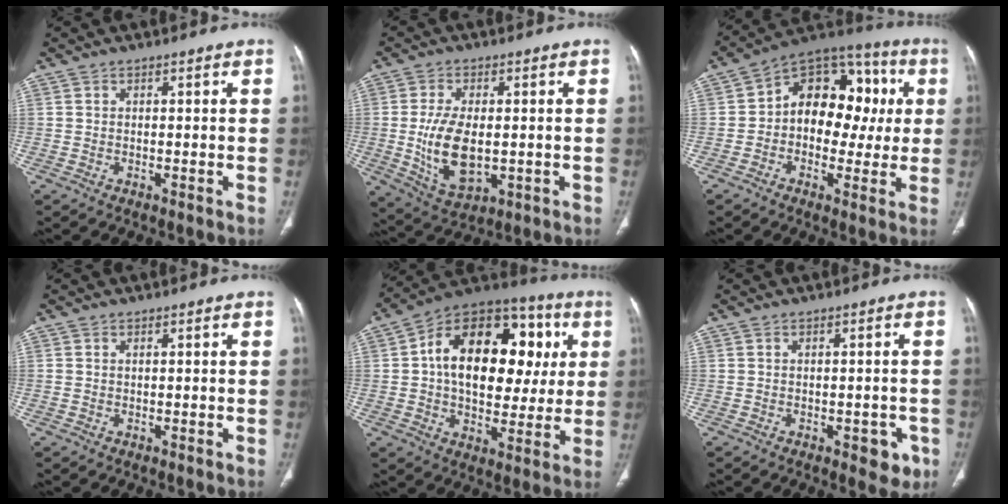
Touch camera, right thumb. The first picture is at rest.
{"total": 11.8, "force": [-0.8, 6.4, 9.9], "torque": [-0.183, -0.013, 0.000]}
{"total": 17.3, "force": [1.1, 12.1, 12.3], "torque": [-0.114, 0.048, 0.003]}
{"total": 0.6, "force": [0.0, 0.4, 0.4], "torque": [-0.015, 0.008, 0.004]}
{"total": 25.0, "force": [4.1, 15.8, 18.9], "torque": [-0.251, 0.026, 0.057]}
{"total": 4.6, "force": [-1.9, 2.5, 3.4], "torque": [-0.018, 0.006, -0.018]}